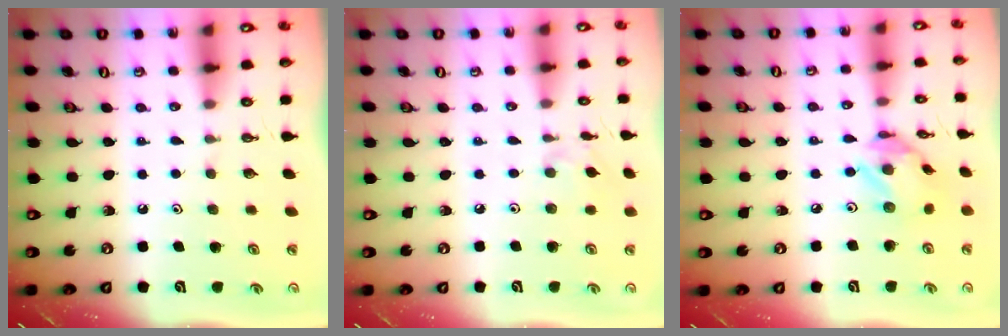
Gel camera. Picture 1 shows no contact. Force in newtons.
{"total": 2.8, "press": 2.8, "slide": 0.1}
{"total": 10.3, "press": 10.3, "slide": 0.8}